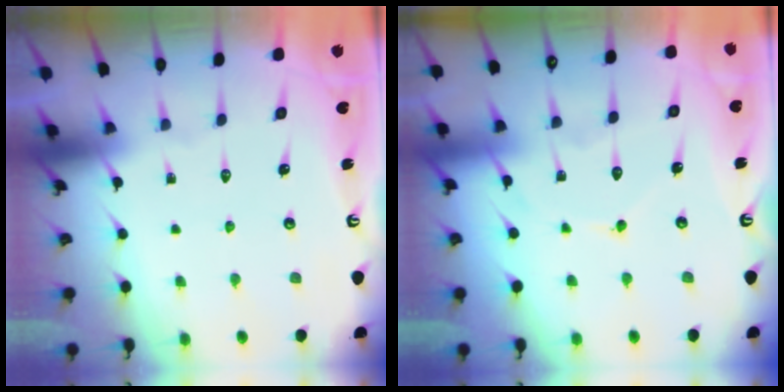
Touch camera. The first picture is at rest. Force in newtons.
{"total": 6.6, "press": 6.6, "slide": 0.7}